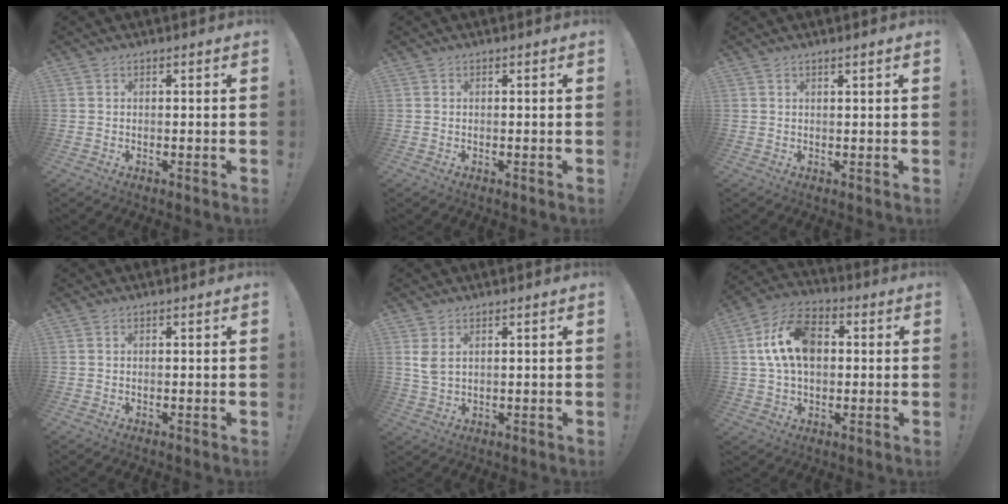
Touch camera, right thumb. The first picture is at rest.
{"total": 0.0}
{"total": 1.3, "force": [0.9, -0.3, 1.0], "torque": [-0.014, -0.001, 0.013]}
{"total": 0.0}
{"total": 4.3, "force": [1.7, 2.4, 3.1], "torque": [-0.051, -0.004, 0.032]}
{"total": 15.2, "force": [2.5, 10.2, 11.0], "torque": [-0.199, 0.013, 0.049]}